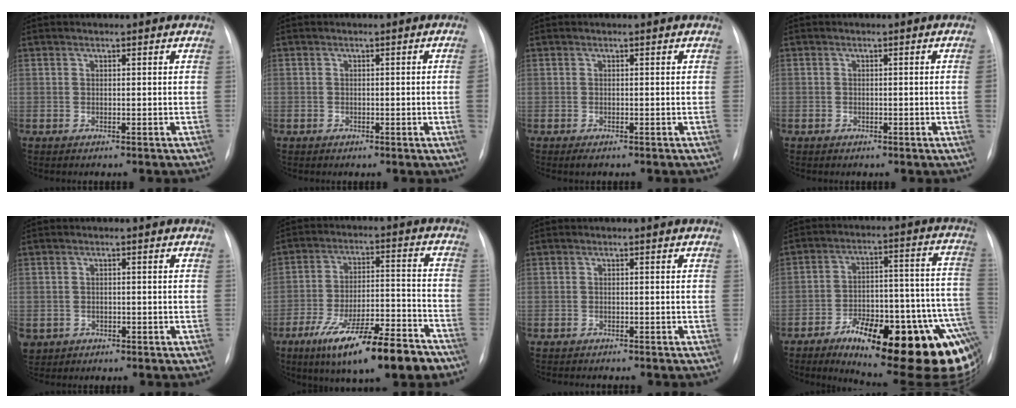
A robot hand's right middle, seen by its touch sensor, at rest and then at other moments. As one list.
[{"total": 2.4, "force": [-0.3, -0.4, 2.3], "torque": [-0.039, 0.000, -0.001]}, {"total": 1.0, "force": [-0.6, 0.3, 0.7], "torque": [-0.009, -0.002, -0.007]}, {"total": 1.5, "force": [-0.3, -0.2, 1.4], "torque": [-0.030, 0.002, -0.004]}, {"total": 3.4, "force": [-1.4, 3.0, 0.9], "torque": [-0.024, 0.001, -0.014]}, {"total": 16.9, "force": [-11.3, 3.1, 12.3], "torque": [-0.188, -0.007, -0.182]}, {"total": 1.3, "force": [-1.2, 0.2, 0.4], "torque": [-0.004, -0.003, -0.014]}, {"total": 29.2, "force": [-15.7, 7.4, 23.4], "torque": [-0.192, 0.021, -0.206]}]